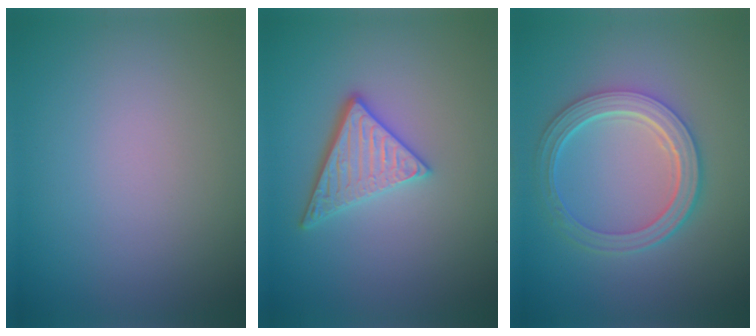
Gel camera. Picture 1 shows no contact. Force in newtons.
{"total": 3.7, "press": 3.2, "slide": 1.8}
{"total": 5.2, "press": 3.9, "slide": 3.4}